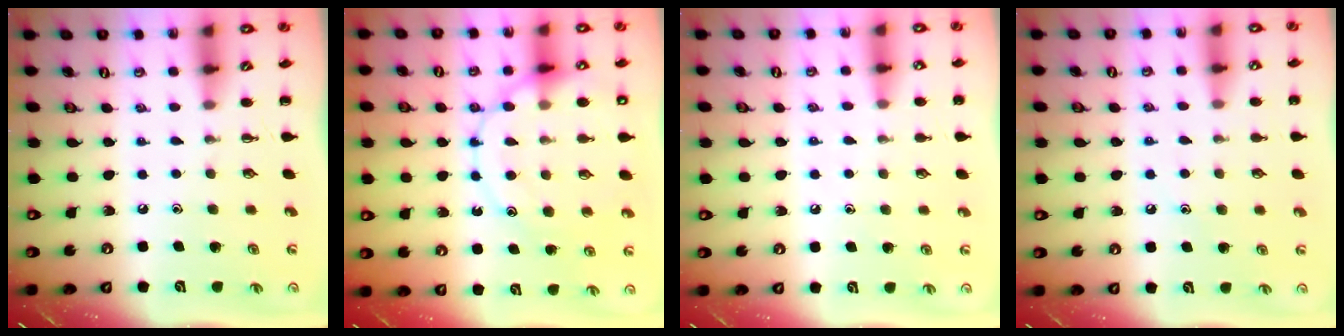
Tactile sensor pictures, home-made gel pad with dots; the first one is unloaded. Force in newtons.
{"total": 16.8, "press": 16.6, "slide": 2.1}
{"total": 6.2, "press": 6.0, "slide": 1.8}
{"total": 8.2, "press": 8.0, "slide": 1.8}